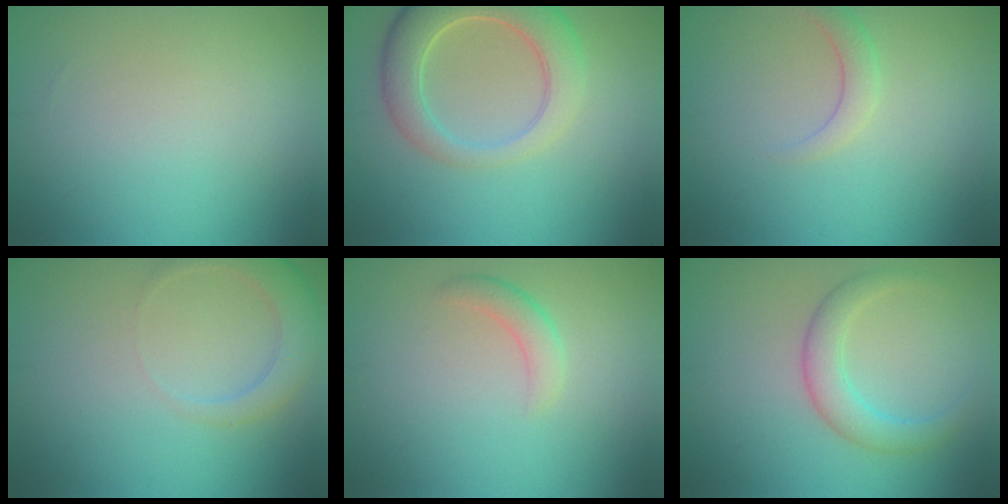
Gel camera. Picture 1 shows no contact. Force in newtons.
{"total": 6.4, "press": 6.3, "slide": 0.9}
{"total": 1.8, "press": 1.8, "slide": 0.1}
{"total": 3.2, "press": 3.2, "slide": 0.4}
{"total": 1.7, "press": 1.7, "slide": 0.1}
{"total": 3.0, "press": 3.0, "slide": 0.1}